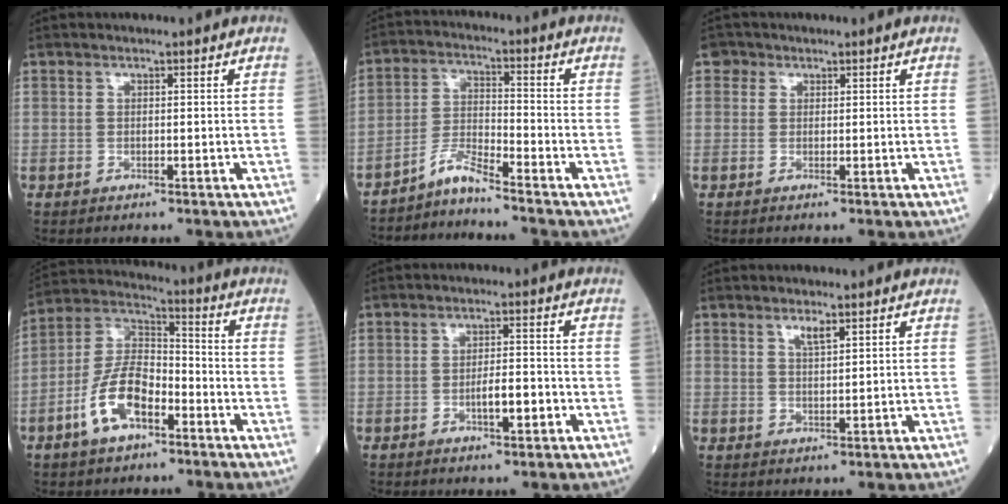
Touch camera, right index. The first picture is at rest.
{"total": 4.6, "force": [-4.3, -0.4, 1.7], "torque": [-0.038, -0.013, -0.082]}
{"total": 1.6, "force": [0.7, 1.5, 0.1], "torque": [0.008, 0.006, 0.006]}
{"total": 11.0, "force": [-5.0, 5.0, 8.4], "torque": [-0.186, 0.013, -0.095]}
{"total": 4.1, "force": [-1.4, 0.9, 3.7], "torque": [-0.062, 0.001, -0.023]}
{"total": 2.2, "force": [1.5, 0.3, 1.6], "torque": [-0.032, -0.001, 0.029]}